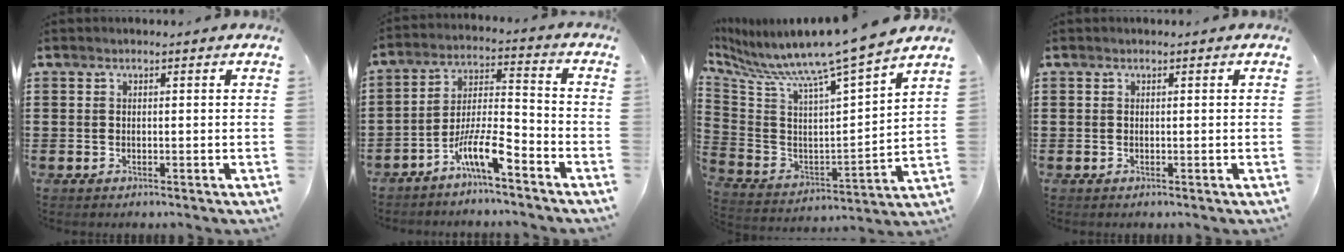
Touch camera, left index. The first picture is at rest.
{"total": 8.9, "force": [-6.6, 1.5, 5.7], "torque": [-0.128, -0.003, -0.131]}
{"total": 9.3, "force": [8.2, -1.9, 3.9], "torque": [-0.107, -0.080, 0.122]}
{"total": 0.0}